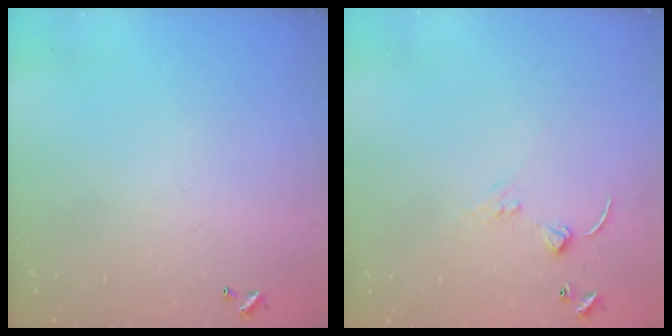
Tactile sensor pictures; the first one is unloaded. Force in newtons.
{"total": 3.7, "press": 3.6, "slide": 0.5}